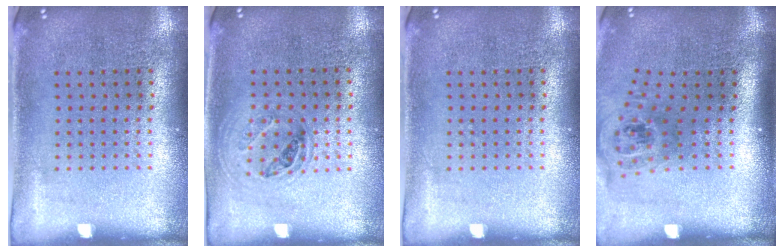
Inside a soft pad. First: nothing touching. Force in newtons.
{"total": 1.1, "press": 1.0, "slide": 0.5}
{"total": 0.0}
{"total": 1.7, "press": 1.3, "slide": 1.1}